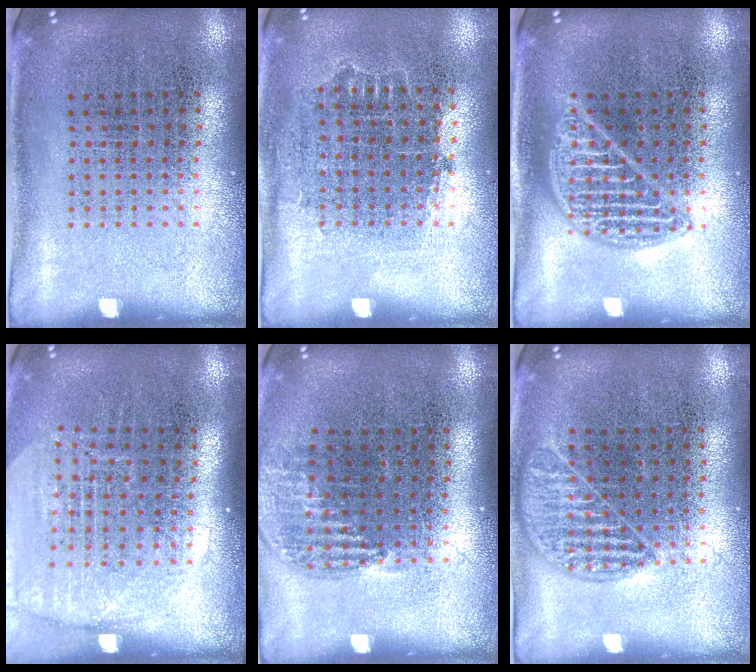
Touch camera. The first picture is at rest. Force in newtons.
{"total": 0.8, "press": 0.7, "slide": 0.3}
{"total": 2.3, "press": 2.3, "slide": 0.3}
{"total": 1.8, "press": 1.6, "slide": 0.9}
{"total": 0.9, "press": 0.9, "slide": 0.2}
{"total": 1.1, "press": 1.0, "slide": 0.4}